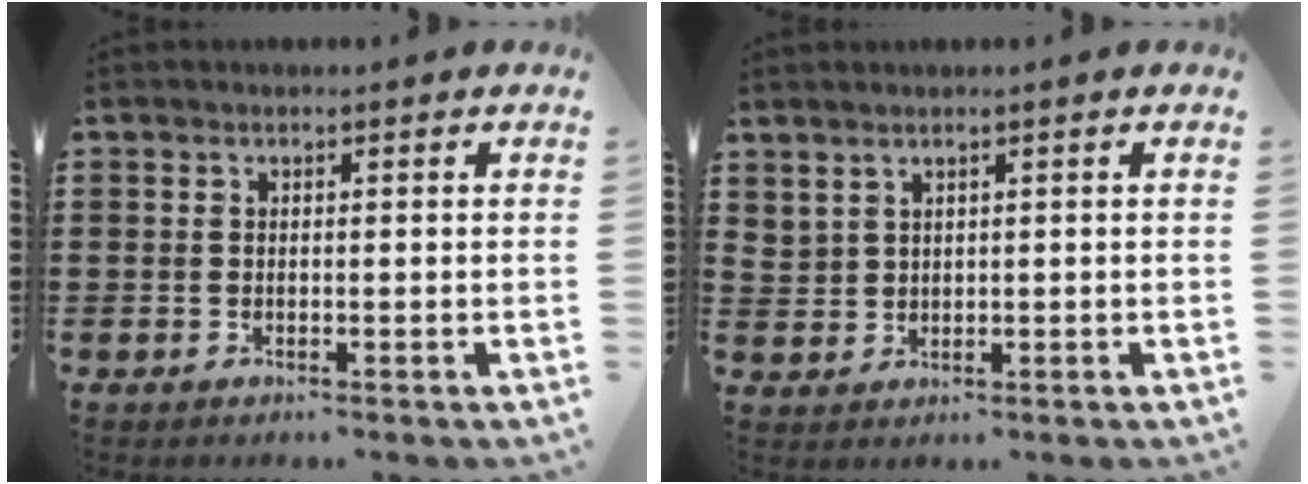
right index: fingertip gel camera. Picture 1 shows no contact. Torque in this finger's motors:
{"motor_torque": [-0.11, 0.09, 0.02, 0.00]}